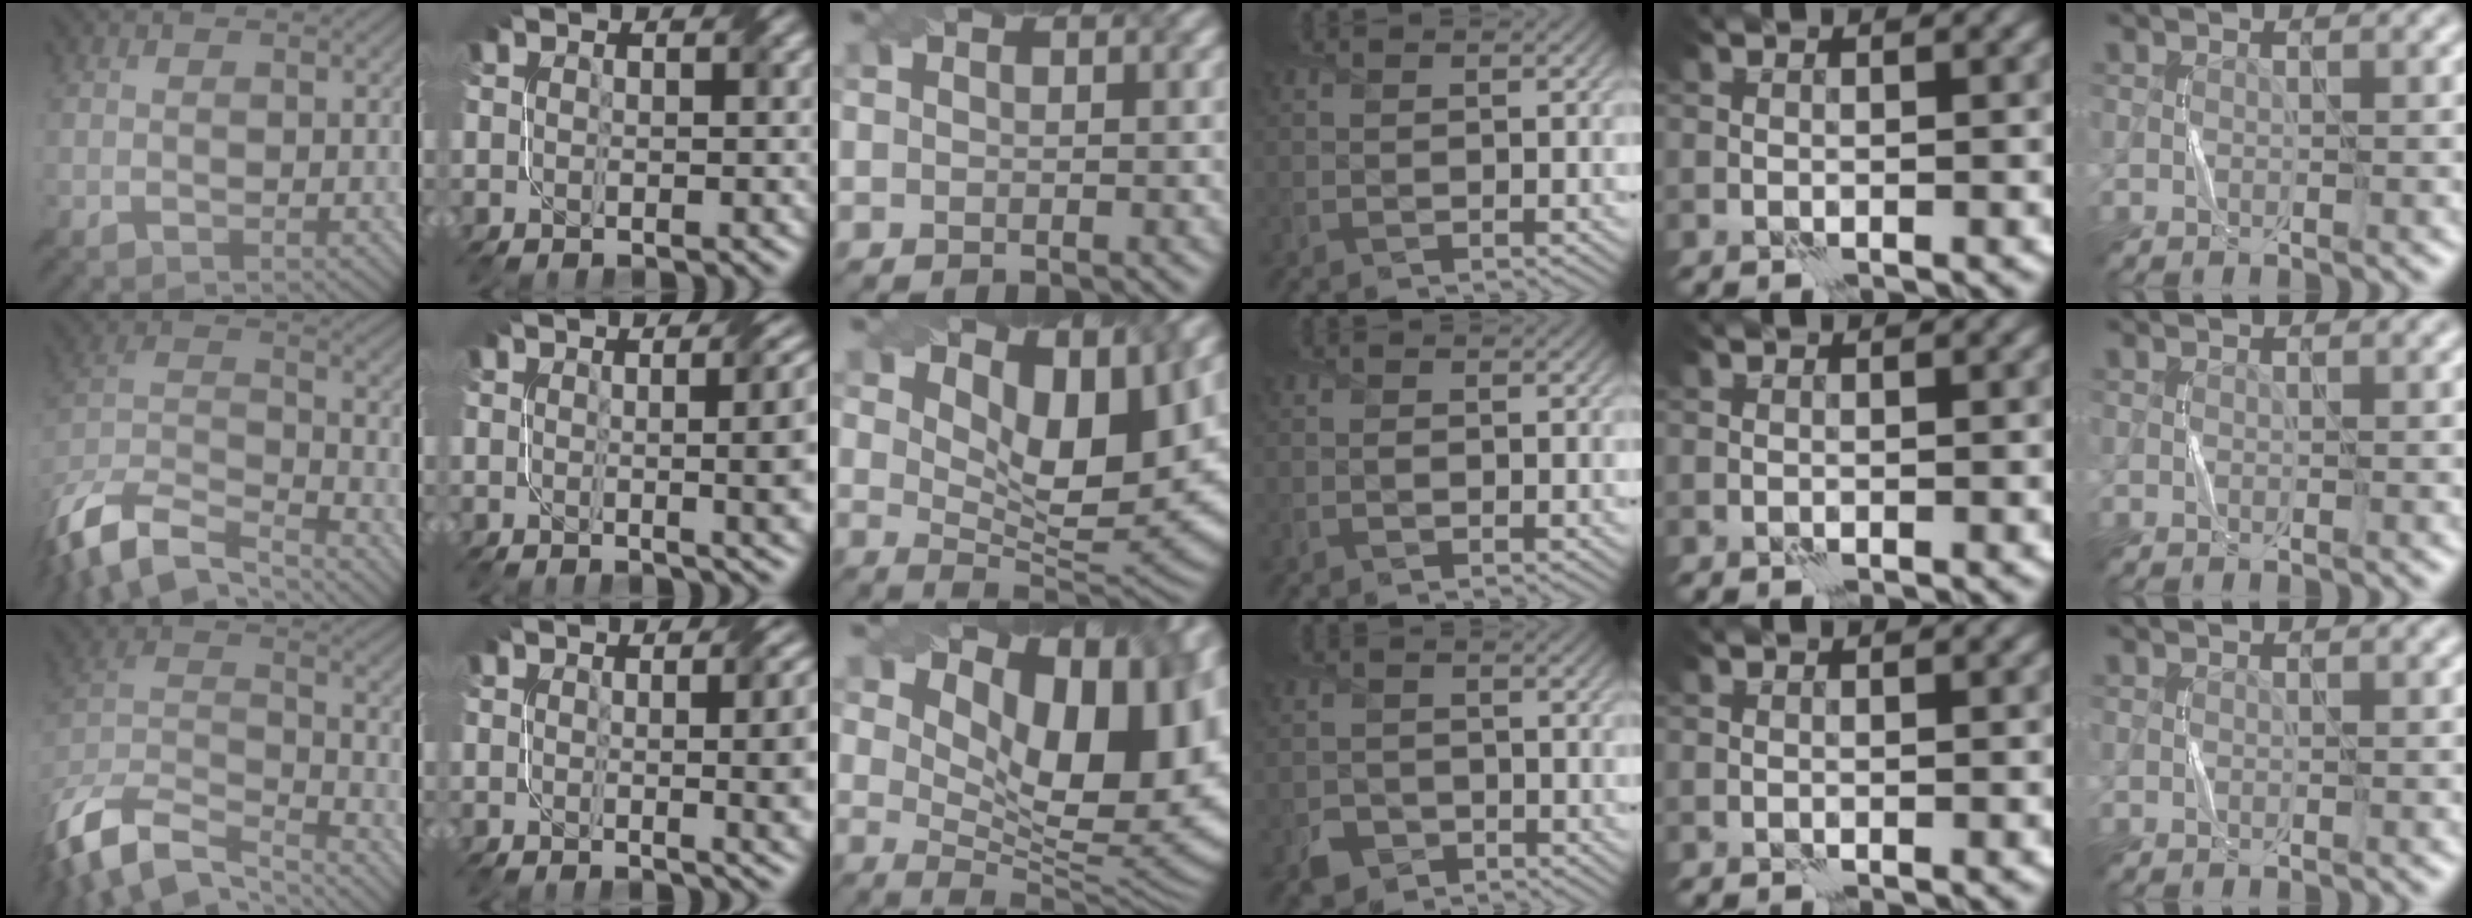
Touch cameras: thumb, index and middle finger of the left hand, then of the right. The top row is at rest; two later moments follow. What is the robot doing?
{"motion": "twist", "object": "screw"}